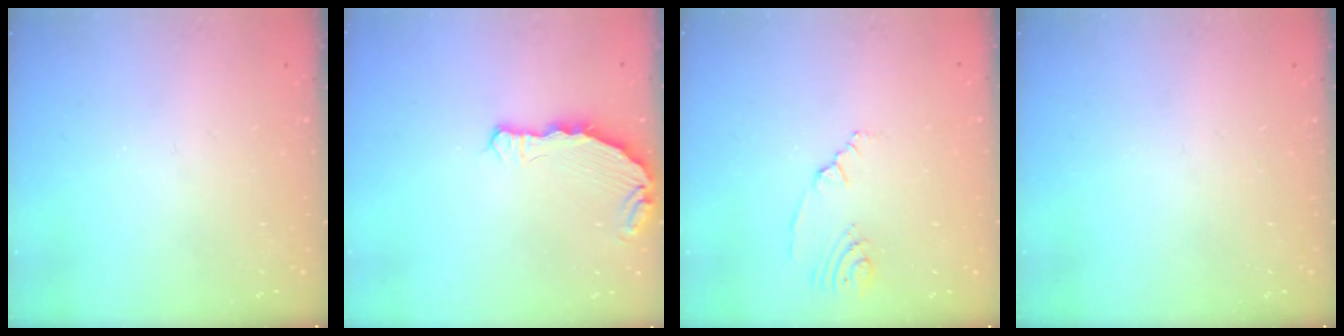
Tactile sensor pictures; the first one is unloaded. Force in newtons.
{"total": 7.3, "press": 5.8, "slide": 4.4}
{"total": 2.5, "press": 2.1, "slide": 1.3}
{"total": 0.0}